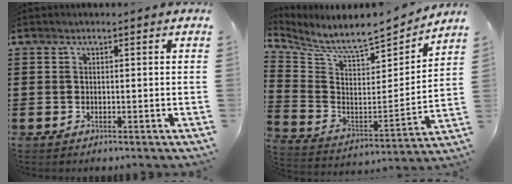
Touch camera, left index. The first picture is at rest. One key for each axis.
{"total": 7.1, "fx": 6.7, "fy": 0.6, "fz": 2.5, "tx": -0.085, "ty": -0.061, "tz": 0.107}